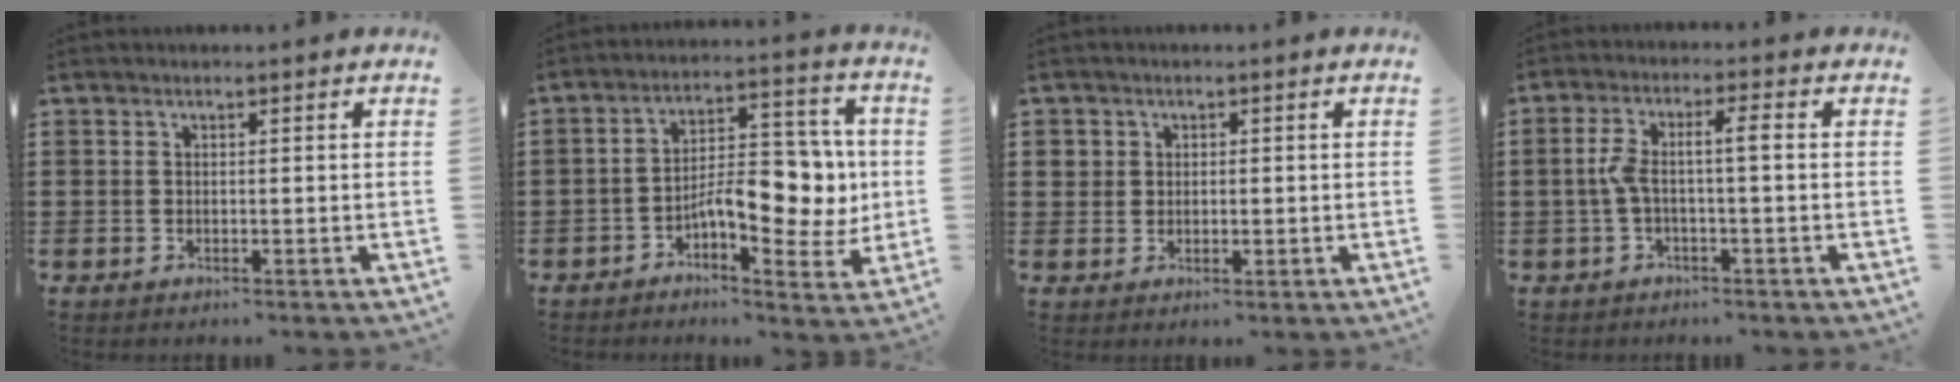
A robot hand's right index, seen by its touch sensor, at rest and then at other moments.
{"total": 9.8, "force": [-1.7, 4.7, 8.4], "torque": [-0.108, -0.001, -0.033]}
{"total": 1.6, "force": [0.5, 1.5, 0.4], "torque": [-0.014, 0.007, 0.007]}
{"total": 4.8, "force": [-0.6, 0.6, 4.7], "torque": [-0.109, -0.007, -0.023]}